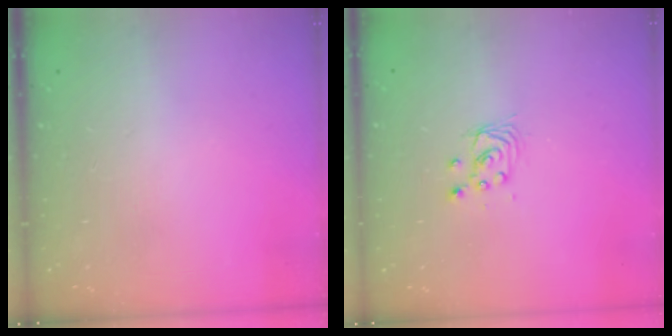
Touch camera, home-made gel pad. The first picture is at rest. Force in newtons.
{"total": 2.9, "press": 2.9, "slide": 0.2}